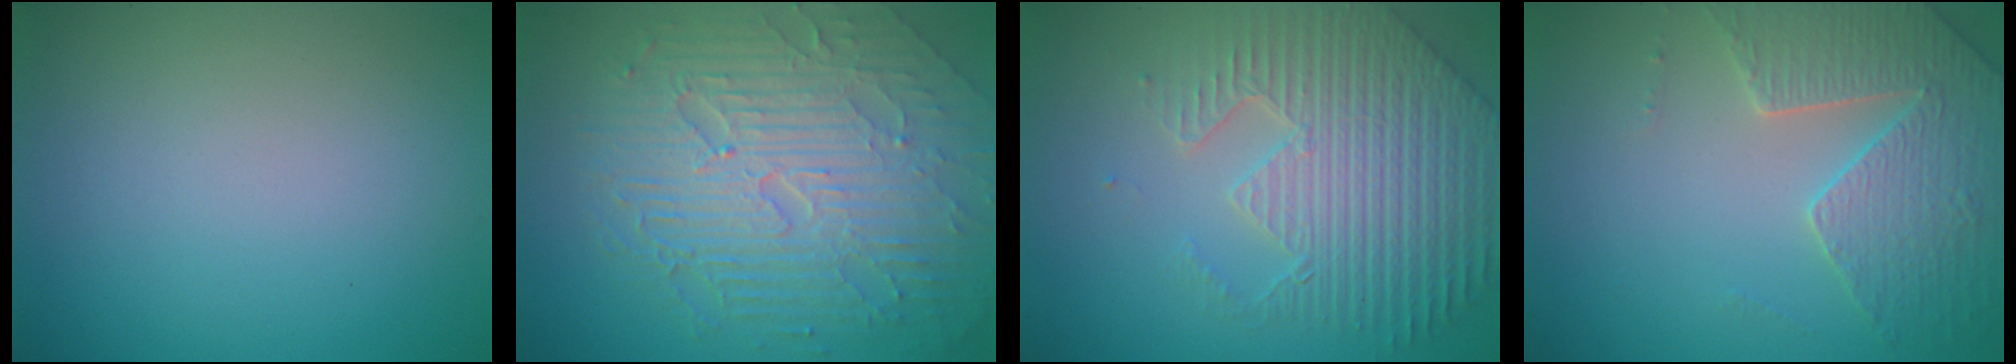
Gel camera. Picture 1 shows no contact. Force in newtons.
{"total": 9.8, "press": 6.5, "slide": 7.4}
{"total": 6.9, "press": 5.4, "slide": 4.3}
{"total": 4.3, "press": 4.1, "slide": 1.1}